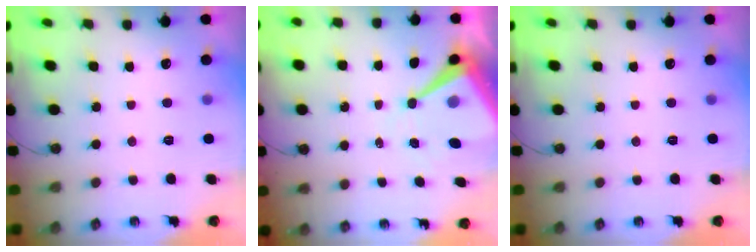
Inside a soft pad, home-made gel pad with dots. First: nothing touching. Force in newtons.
{"total": 12.4, "press": 12.4, "slide": 1.1}
{"total": 0.0}